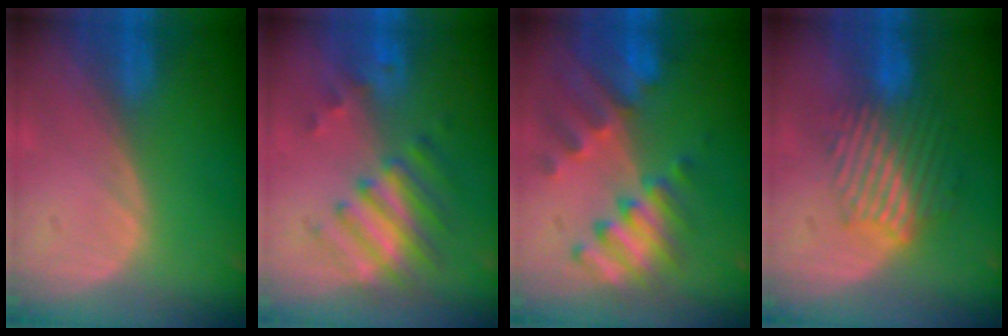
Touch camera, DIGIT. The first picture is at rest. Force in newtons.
{"total": 7.9, "press": 6.9, "slide": 3.9}
{"total": 9.2, "press": 8.4, "slide": 3.9}
{"total": 9.5, "press": 8.1, "slide": 4.9}